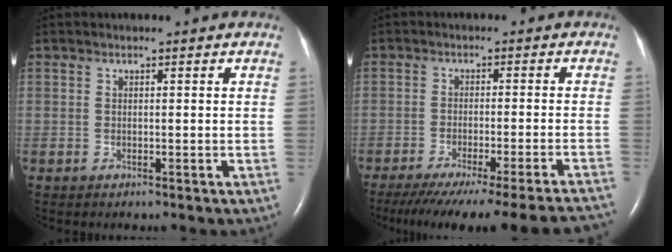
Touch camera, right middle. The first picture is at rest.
{"total": 22.6, "force": [-20.5, -1.2, 9.4], "torque": [-0.090, -0.062, -0.274]}